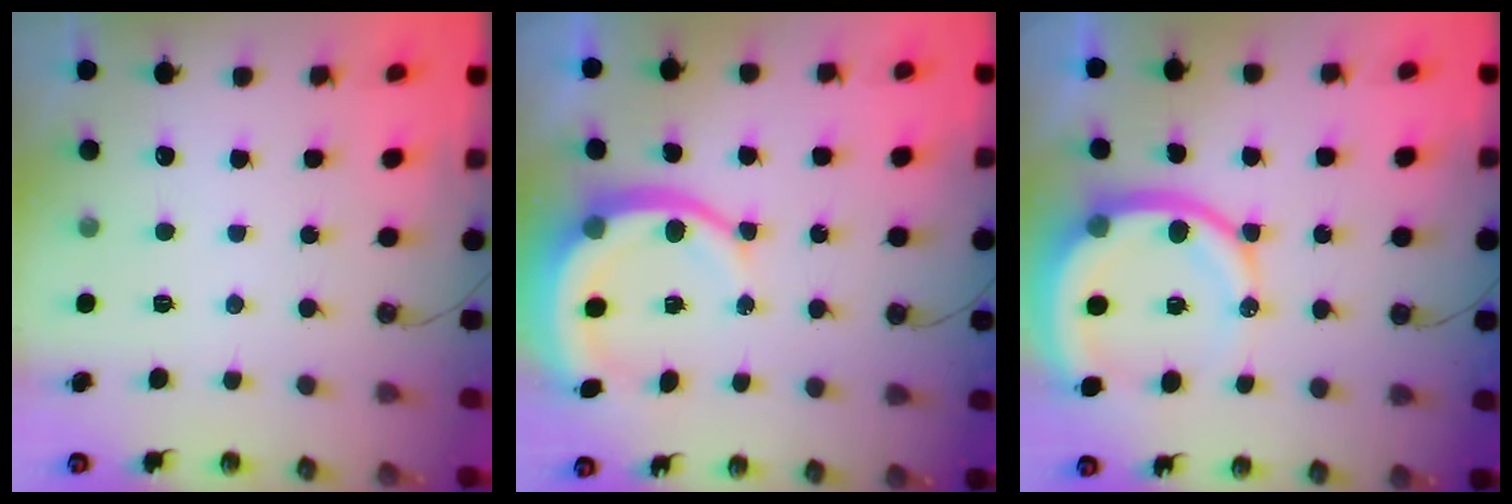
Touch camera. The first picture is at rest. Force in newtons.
{"total": 10.4, "press": 10.4, "slide": 1.3}
{"total": 13.6, "press": 13.5, "slide": 1.6}